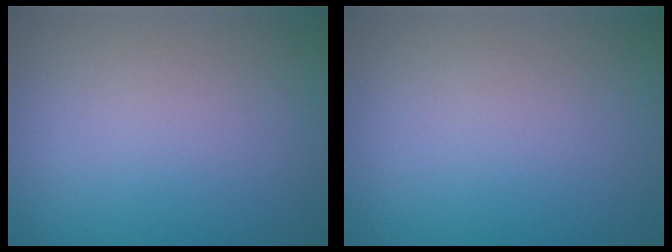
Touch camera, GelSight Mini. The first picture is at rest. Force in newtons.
{"total": 0.0}